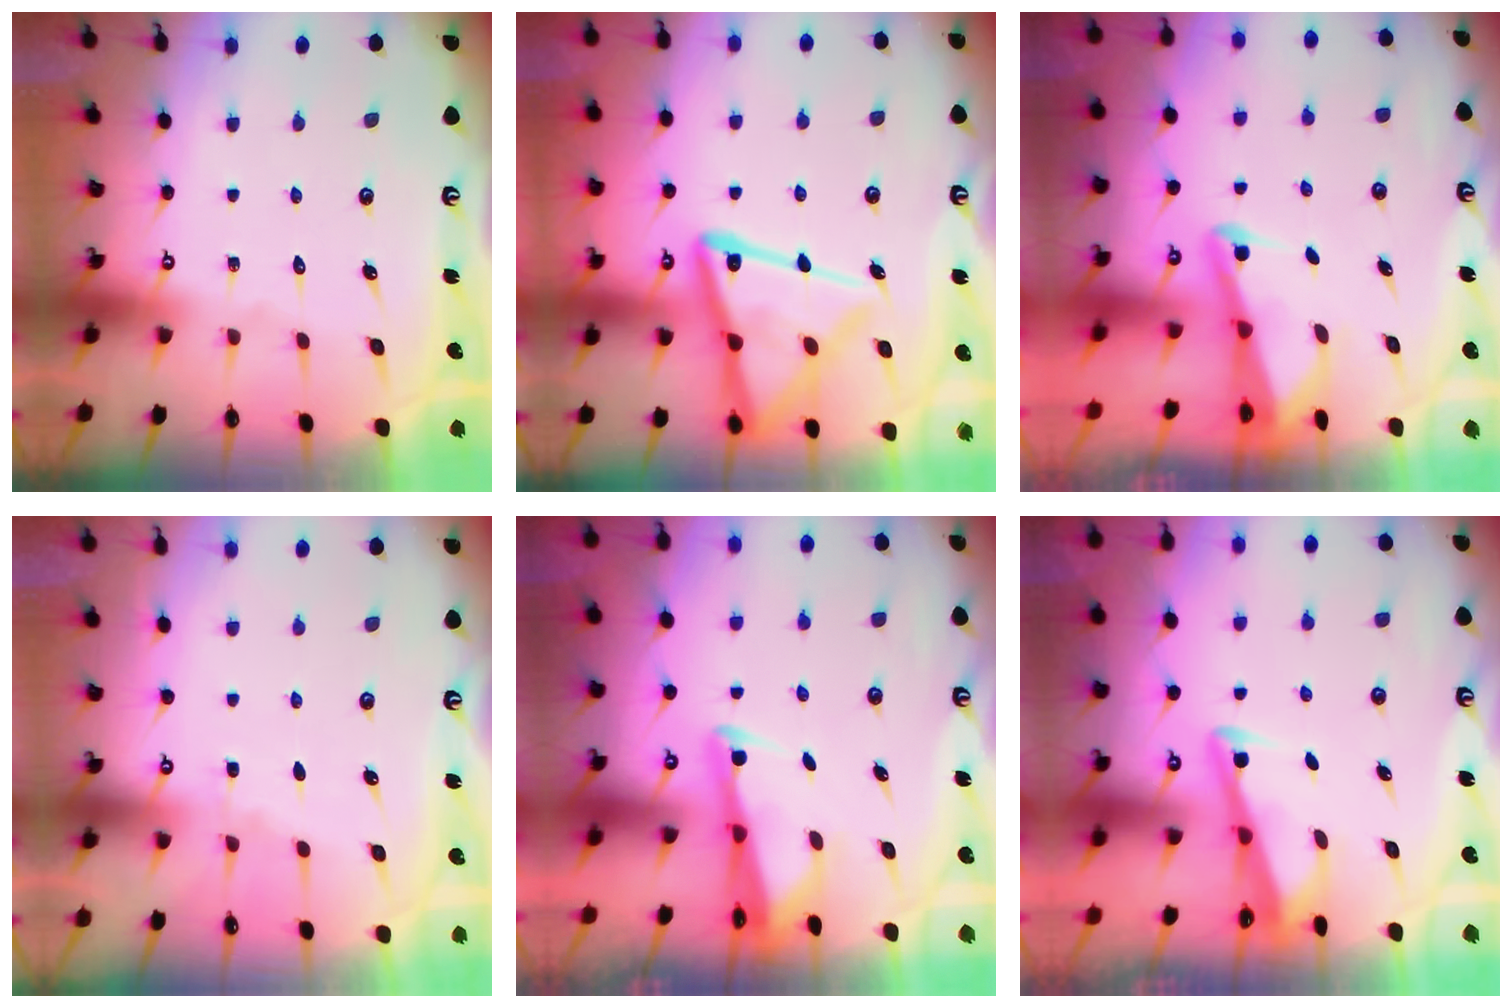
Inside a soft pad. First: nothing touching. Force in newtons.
{"total": 19.6, "press": 19.5, "slide": 2.0}
{"total": 2.6, "press": 2.5, "slide": 0.6}
{"total": 1.6, "press": 1.6, "slide": 0.3}
{"total": 2.6, "press": 2.5, "slide": 0.6}
{"total": 3.4, "press": 3.4, "slide": 0.4}